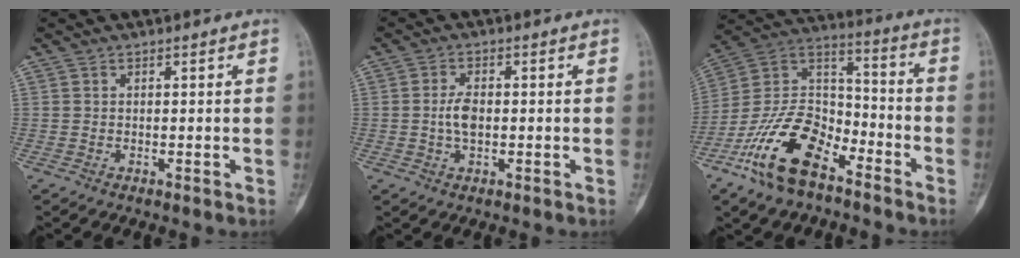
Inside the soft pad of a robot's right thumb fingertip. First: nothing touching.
{"total": 3.9, "force": [-0.3, 2.1, 3.3], "torque": [-0.065, 0.004, -0.007]}
{"total": 18.4, "force": [-10.9, 9.4, 11.5], "torque": [-0.205, 0.076, -0.210]}